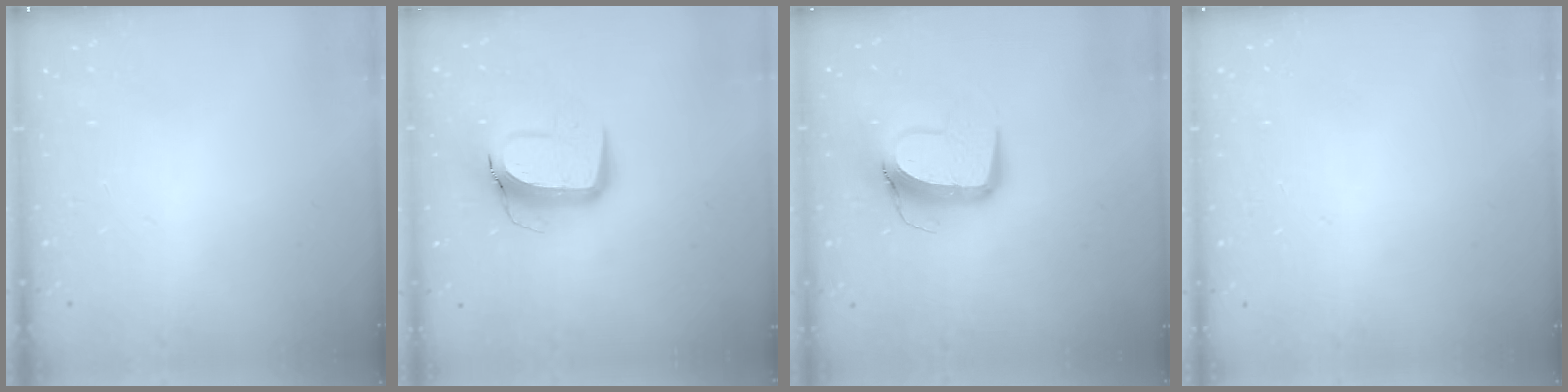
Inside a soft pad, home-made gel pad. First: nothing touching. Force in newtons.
{"total": 11.6, "press": 11.5, "slide": 1.3}
{"total": 11.5, "press": 11.5, "slide": 1.4}
{"total": 0.0}